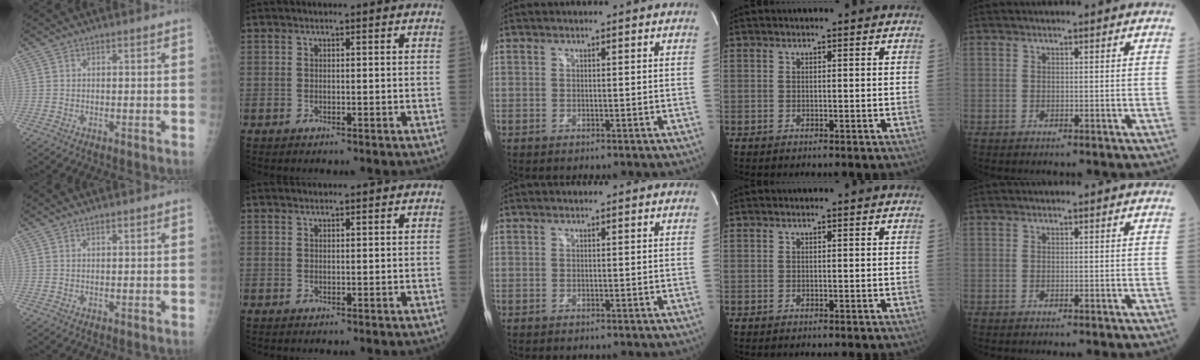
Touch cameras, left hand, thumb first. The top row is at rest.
{"thumb": {"total": 0.9, "force": [0.7, 0.2, 0.5], "torque": [-0.006, -0.003, 0.013]}, "index": {"total": 1.8, "force": [1.7, 0.2, 0.6], "torque": [-0.004, 0.020, 0.027]}}